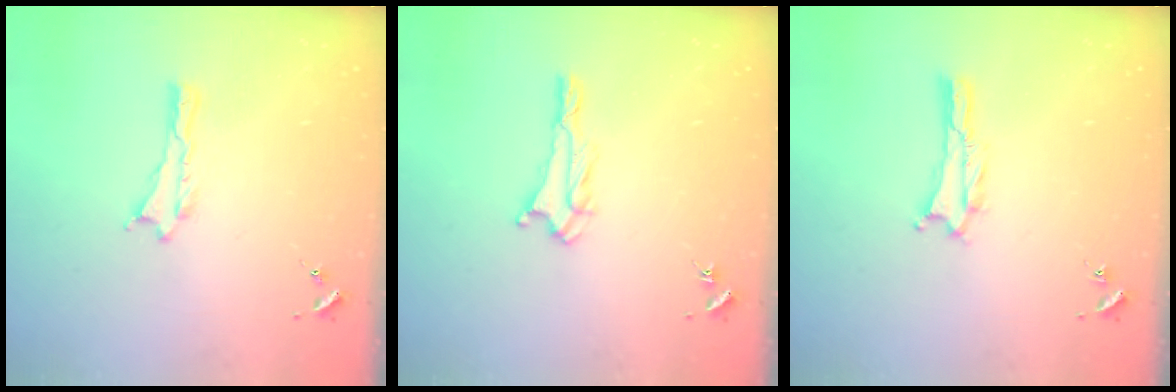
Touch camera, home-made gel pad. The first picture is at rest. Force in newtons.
{"total": 1.7, "press": 1.6, "slide": 0.2}
{"total": 0.8, "press": 0.8, "slide": 0.1}